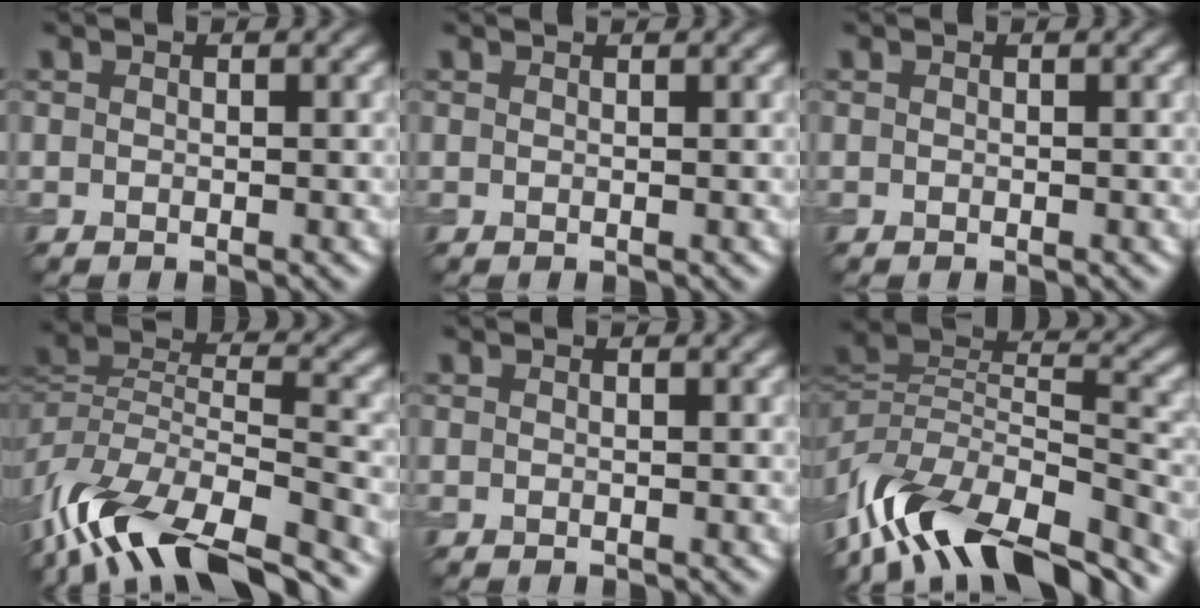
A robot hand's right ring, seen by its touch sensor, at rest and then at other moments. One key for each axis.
{"total": 0.6, "fx": 0.5, "fy": 0.1, "fz": 0.3, "tx": -0.009, "ty": 0.000, "tz": 0.000}
{"total": 0.0}
{"total": 13.8, "fx": -9.7, "fy": 4.9, "fz": 8.6, "tx": -0.191, "ty": 0.000, "tz": -0.164}
{"total": 0.0}
{"total": 13.5, "fx": -8.8, "fy": 6.0, "fz": 8.3, "tx": -0.168, "ty": 0.017, "tz": -0.150}